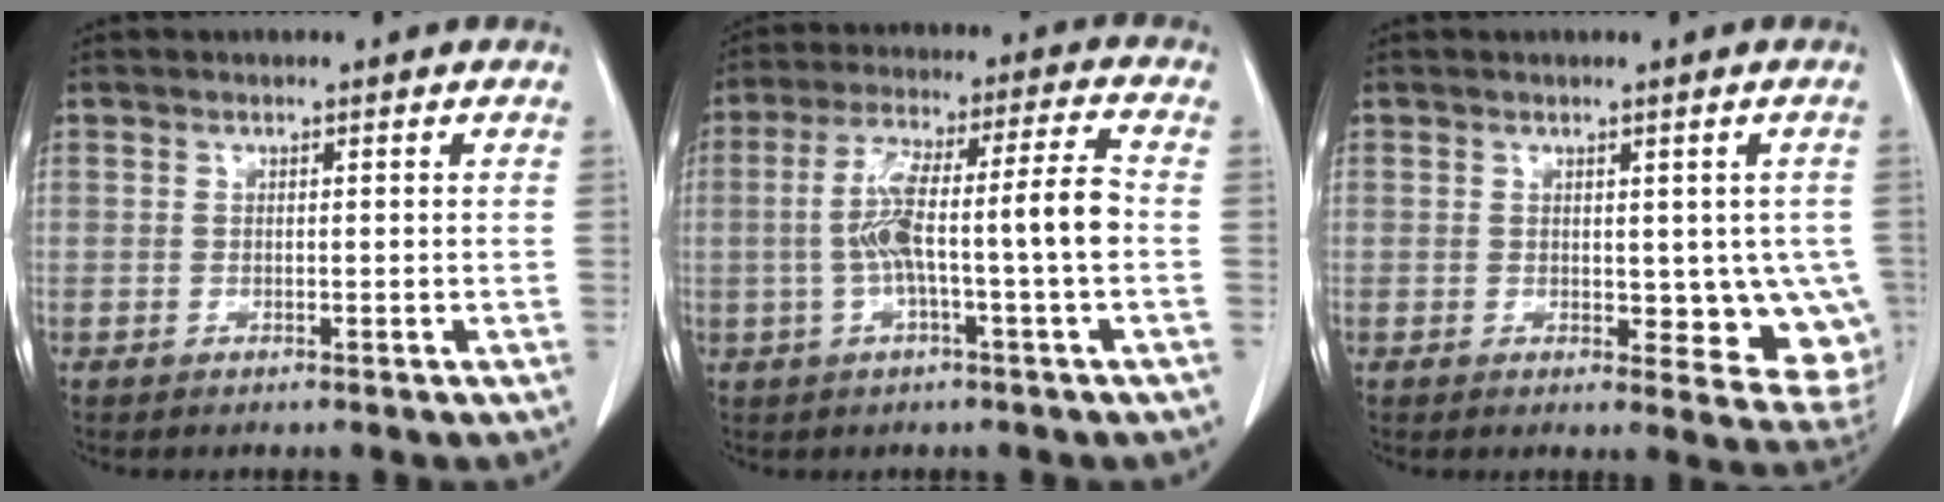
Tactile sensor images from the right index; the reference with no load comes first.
{"total": 11.0, "force": [-1.4, 0.3, 10.9], "torque": [-0.205, 0.030, -0.026]}
{"total": 8.0, "force": [0.0, 4.4, 6.7], "torque": [-0.049, -0.009, 0.006]}